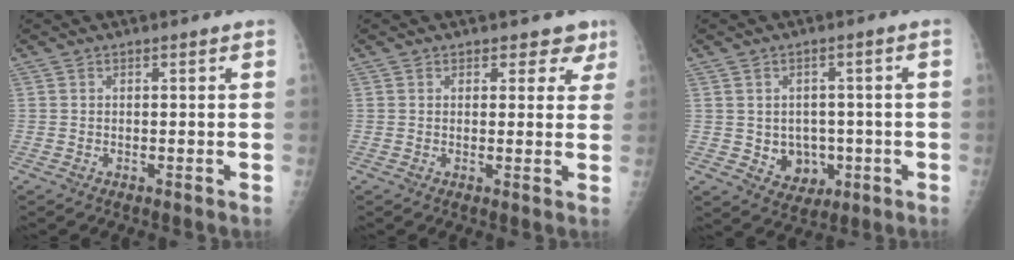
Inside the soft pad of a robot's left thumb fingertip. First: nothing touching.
{"total": 3.9, "force": [2.7, 2.6, 0.8], "torque": [0.027, -0.014, 0.024]}
{"total": 7.5, "force": [-1.5, 6.4, 3.6], "torque": [-0.016, 0.010, -0.008]}